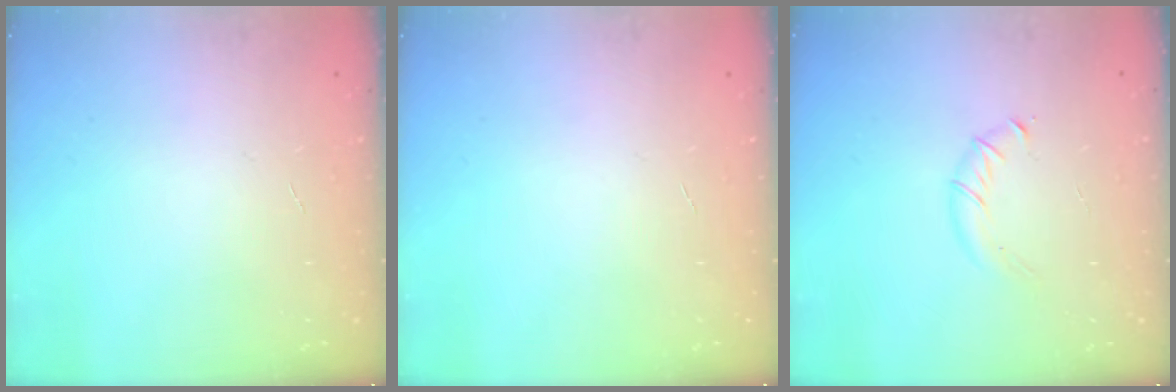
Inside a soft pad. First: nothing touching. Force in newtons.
{"total": 0.0}
{"total": 4.2, "press": 4.1, "slide": 1.1}